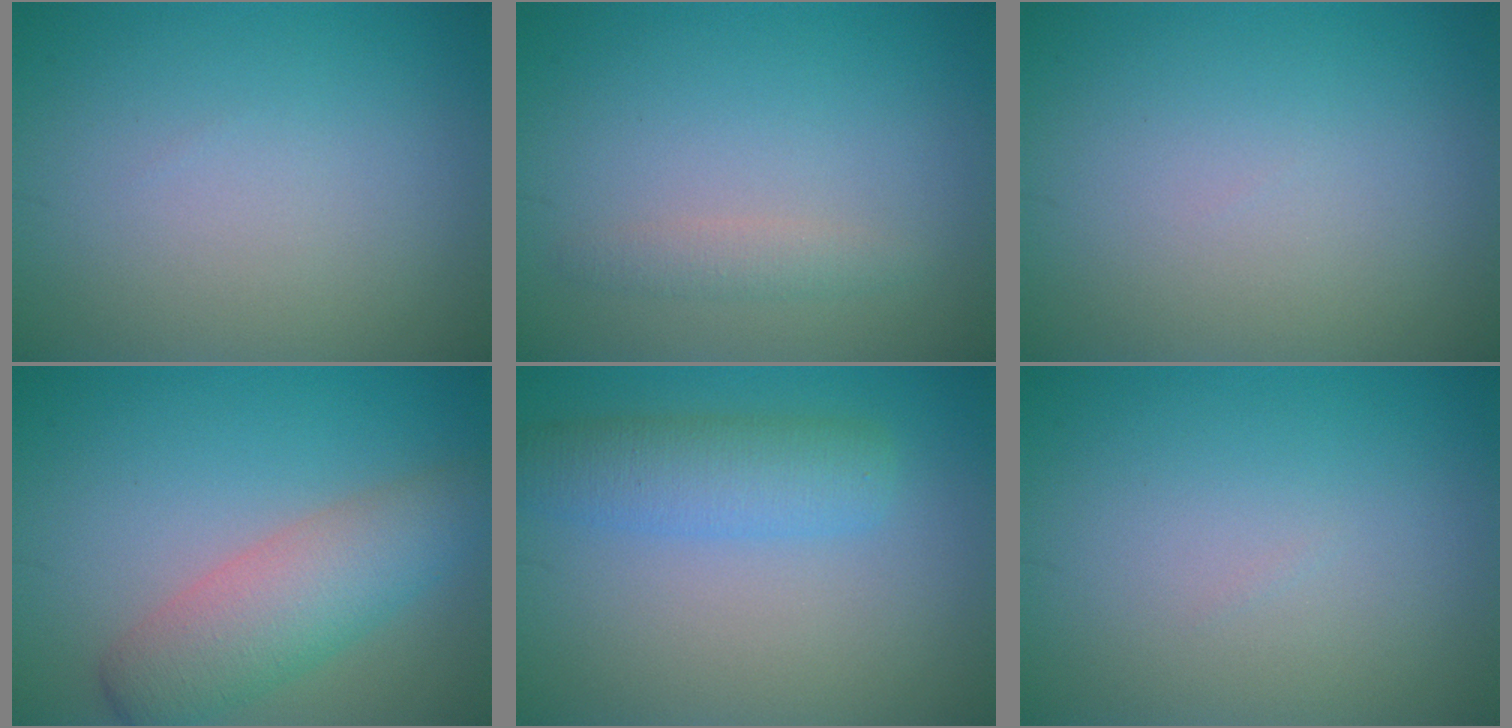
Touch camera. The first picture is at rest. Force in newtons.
{"total": 1.4, "press": 1.4, "slide": 0.0}
{"total": 0.0}
{"total": 5.5, "press": 5.5, "slide": 0.3}
{"total": 4.2, "press": 4.2, "slide": 0.2}
{"total": 0.0}